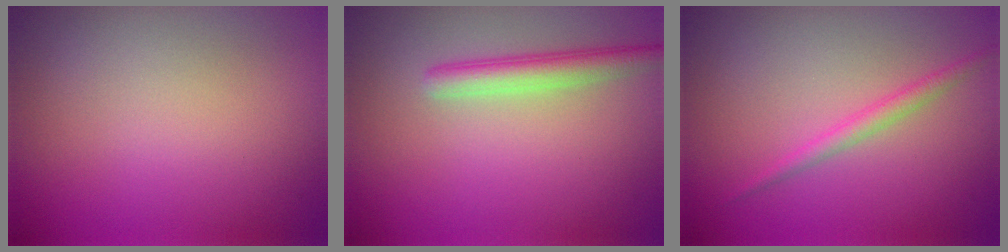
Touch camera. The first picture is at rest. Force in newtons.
{"total": 2.7, "press": 2.7, "slide": 0.3}
{"total": 1.5, "press": 1.5, "slide": 0.1}